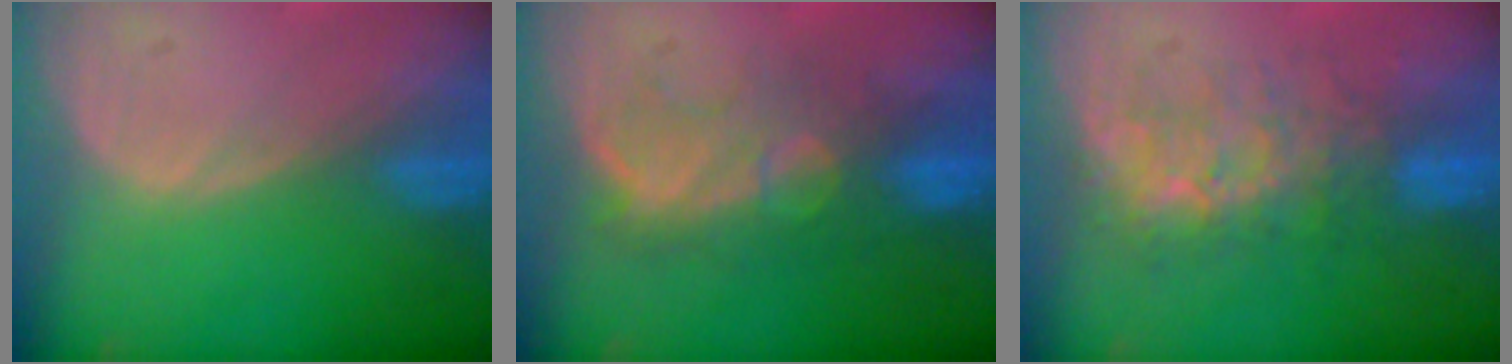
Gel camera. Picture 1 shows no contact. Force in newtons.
{"total": 8.8, "press": 8.2, "slide": 3.2}
{"total": 7.6, "press": 7.3, "slide": 2.3}